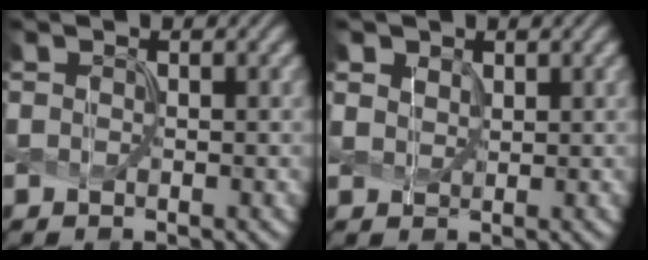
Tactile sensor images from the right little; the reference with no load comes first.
{"total": 1.4, "force": [1.2, 0.8, 0.2], "torque": [-0.014, -0.001, 0.026]}